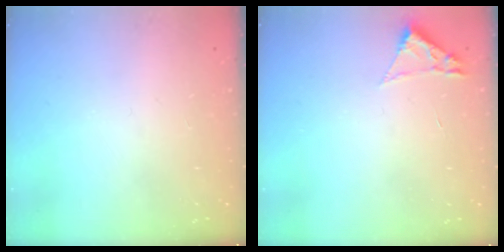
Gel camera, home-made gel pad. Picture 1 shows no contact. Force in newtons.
{"total": 1.8, "press": 1.8, "slide": 0.2}